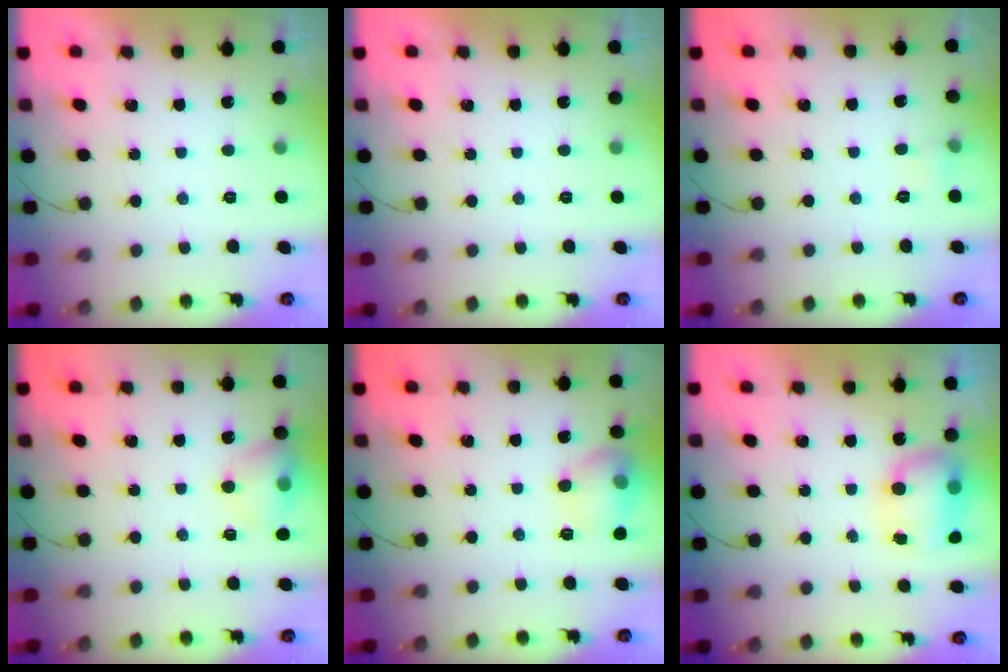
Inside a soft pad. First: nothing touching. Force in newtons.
{"total": 0.0}
{"total": 3.3, "press": 3.0, "slide": 1.2}
{"total": 10.3, "press": 10.2, "slide": 1.5}
{"total": 10.6, "press": 10.6, "slide": 0.5}
{"total": 7.6, "press": 7.6, "slide": 0.7}